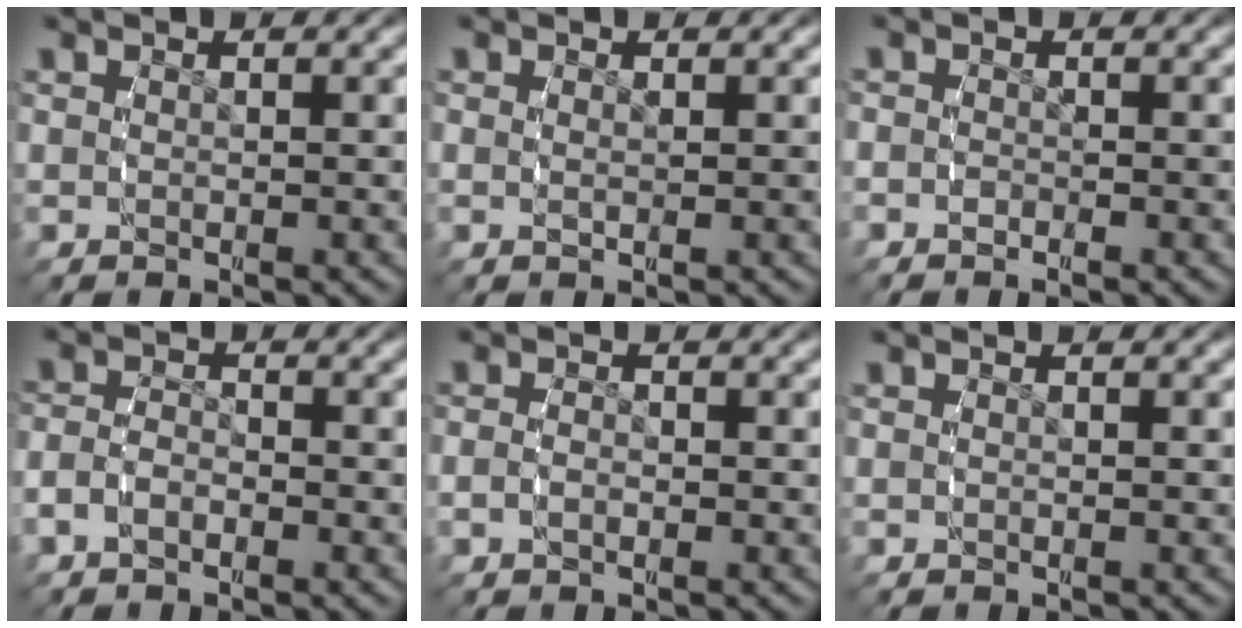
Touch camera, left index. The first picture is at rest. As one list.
[{"total": 0.8, "force": [0.0, 0.0, 0.8], "torque": [-0.015, -0.007, 0.003]}, {"total": 1.3, "force": [-0.9, 0.9, 0.2], "torque": [-0.013, -0.006, -0.016]}, {"total": 2.4, "force": [-1.5, 1.5, 1.2], "torque": [-0.034, -0.014, -0.023]}, {"total": 1.4, "force": [-0.8, 0.9, 0.9], "torque": [-0.028, -0.009, -0.012]}, {"total": 0.0}]